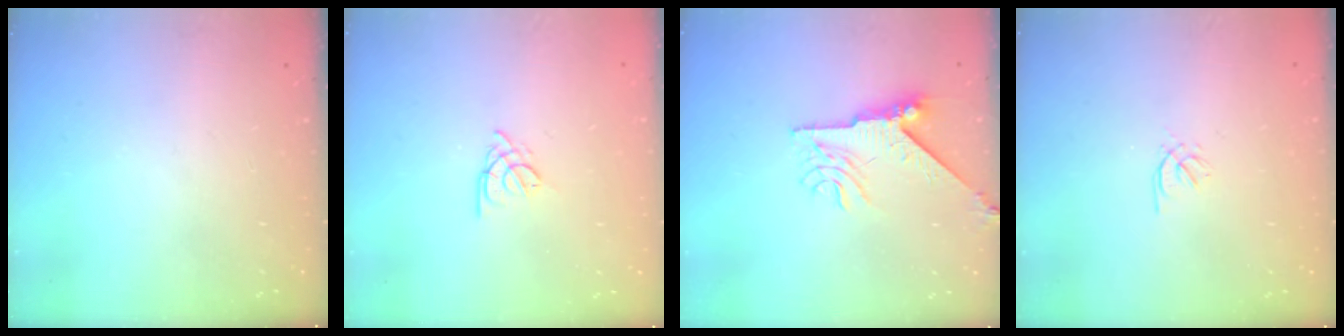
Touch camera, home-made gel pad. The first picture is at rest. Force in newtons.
{"total": 2.5, "press": 2.5, "slide": 0.7}
{"total": 8.3, "press": 8.2, "slide": 0.8}
{"total": 0.5, "press": 0.3, "slide": 0.4}